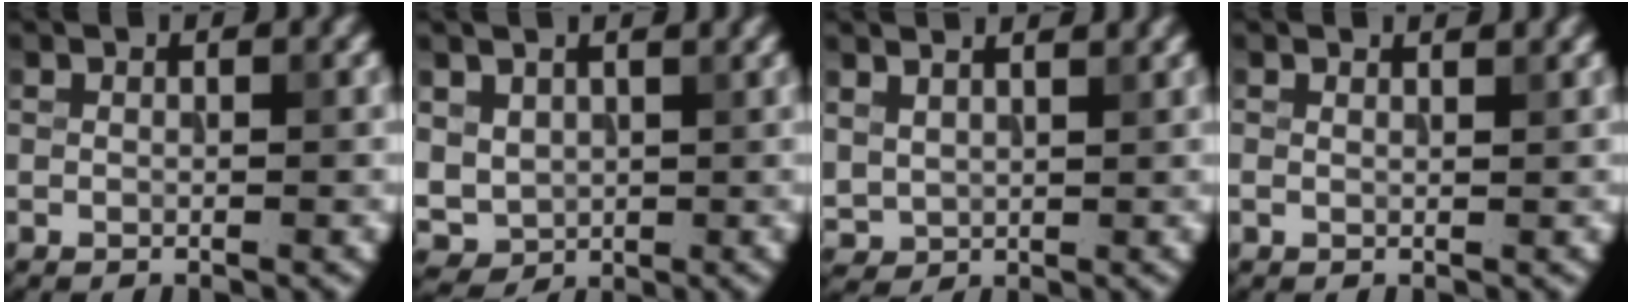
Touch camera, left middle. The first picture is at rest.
{"total": 4.3, "force": [1.3, 3.6, 1.9], "torque": [-0.058, 0.005, 0.030]}
{"total": 3.7, "force": [2.7, 2.0, 1.5], "torque": [-0.043, 0.005, 0.054]}
{"total": 1.2, "force": [1.0, 0.2, 0.5], "torque": [-0.014, -0.002, 0.010]}